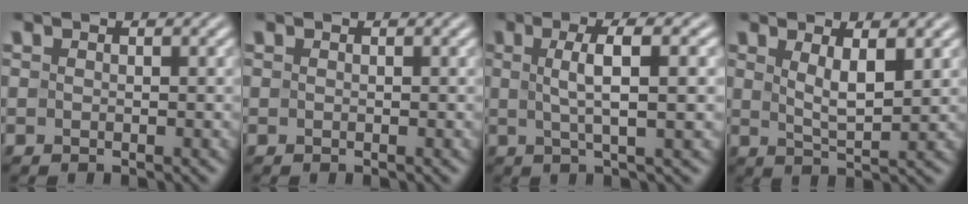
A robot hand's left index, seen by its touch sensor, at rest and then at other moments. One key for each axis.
{"total": 0.0}
{"total": 5.2, "fx": 0.7, "fy": 1.2, "fz": 5.0, "tx": -0.079, "ty": 0.007, "tz": 0.012}
{"total": 3.4, "fx": 1.5, "fy": 0.9, "fz": 3.0, "tx": -0.054, "ty": -0.007, "tz": 0.029}